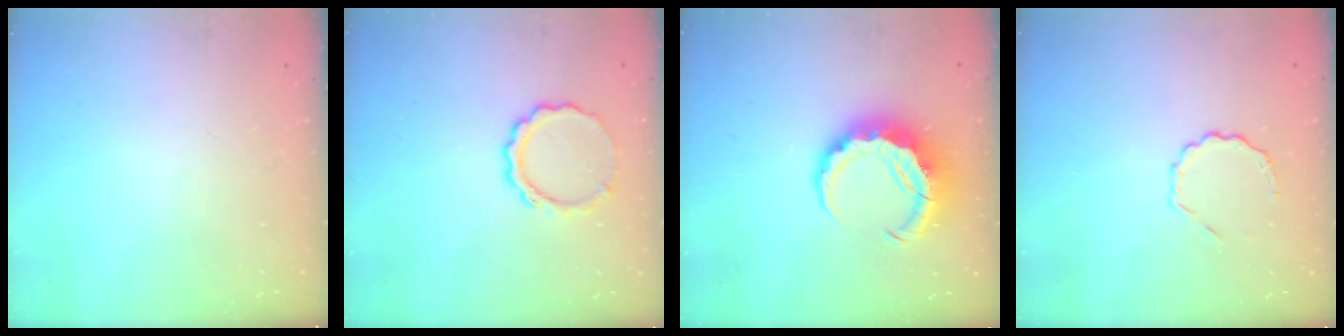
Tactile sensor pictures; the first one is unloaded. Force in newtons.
{"total": 8.5, "press": 8.4, "slide": 1.1}
{"total": 9.4, "press": 9.2, "slide": 1.9}
{"total": 3.8, "press": 3.6, "slide": 1.1}